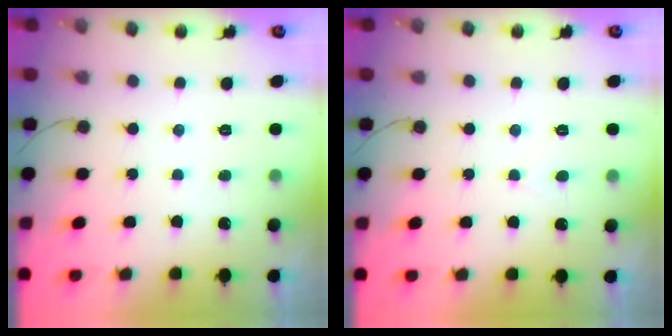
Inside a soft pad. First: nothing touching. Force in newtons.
{"total": 2.0, "press": 2.0, "slide": 0.2}